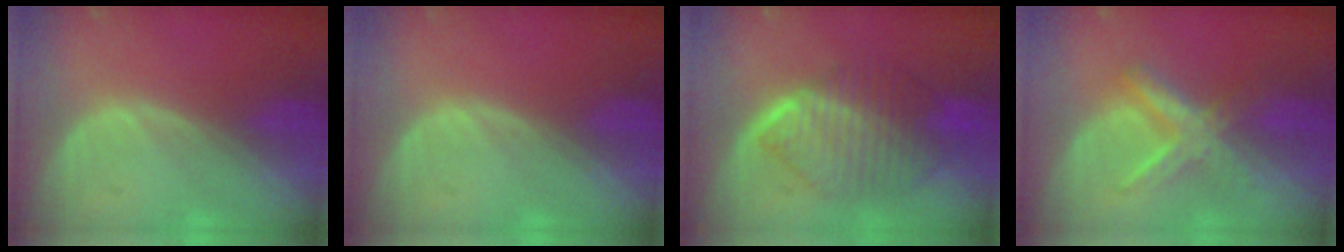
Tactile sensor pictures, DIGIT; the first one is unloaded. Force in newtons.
{"total": 0.0}
{"total": 9.1, "press": 9.1, "slide": 0.5}
{"total": 5.9, "press": 5.9, "slide": 0.2}